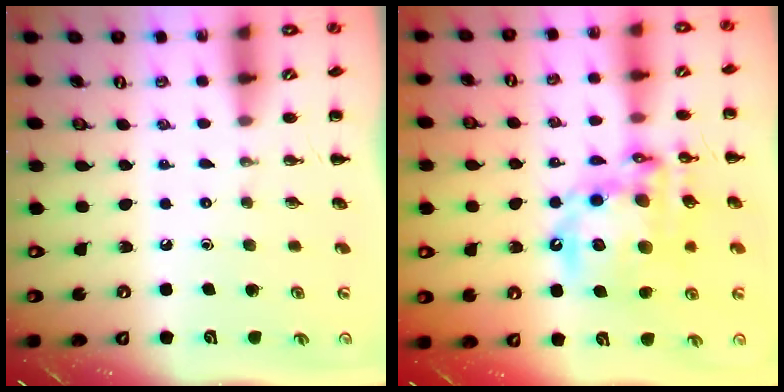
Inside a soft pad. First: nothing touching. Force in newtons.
{"total": 19.3, "press": 18.8, "slide": 4.2}